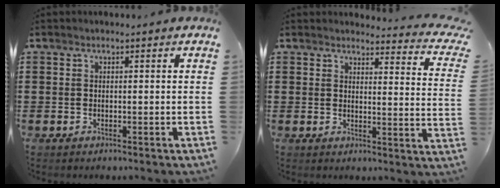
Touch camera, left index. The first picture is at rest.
{"total": 3.3, "force": [3.1, 0.2, 1.1], "torque": [-0.021, -0.021, 0.050]}